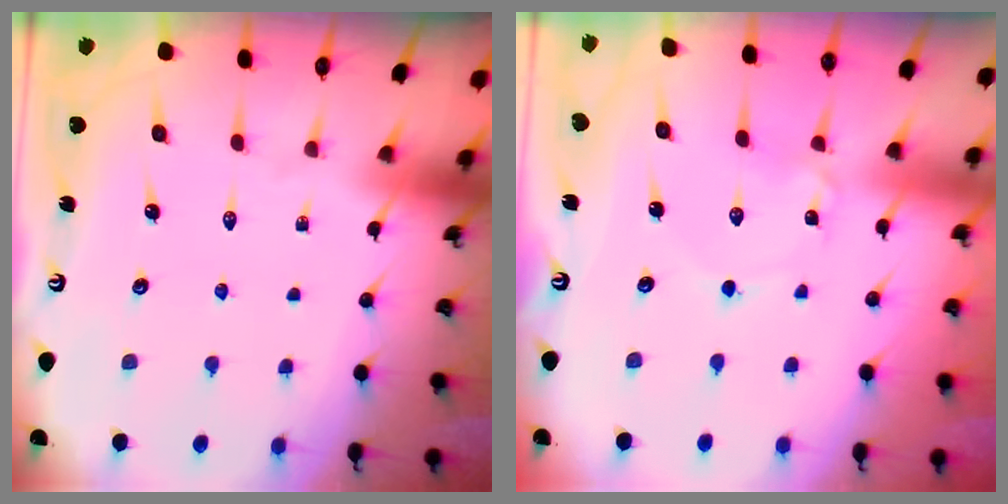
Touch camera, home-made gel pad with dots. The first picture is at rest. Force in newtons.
{"total": 0.8, "press": 0.8, "slide": 0.0}